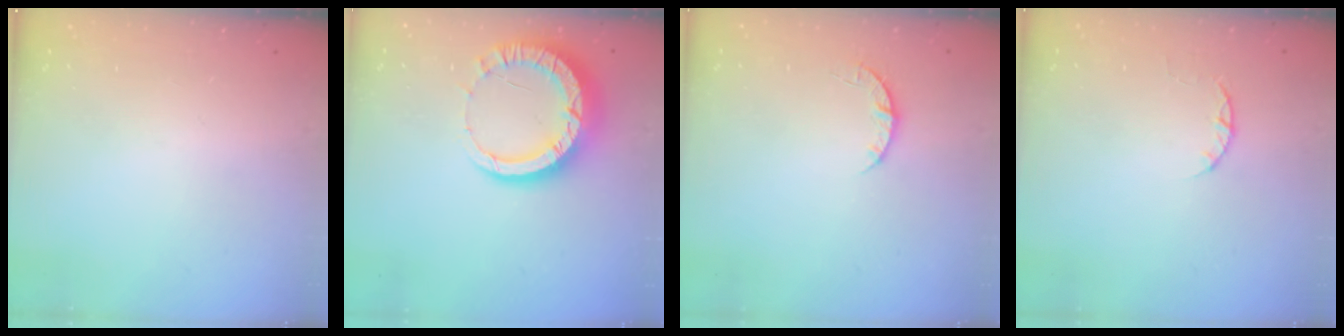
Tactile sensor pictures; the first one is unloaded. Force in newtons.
{"total": 12.8, "press": 12.8, "slide": 1.2}
{"total": 3.2, "press": 3.2, "slide": 0.5}
{"total": 2.5, "press": 2.4, "slide": 0.4}